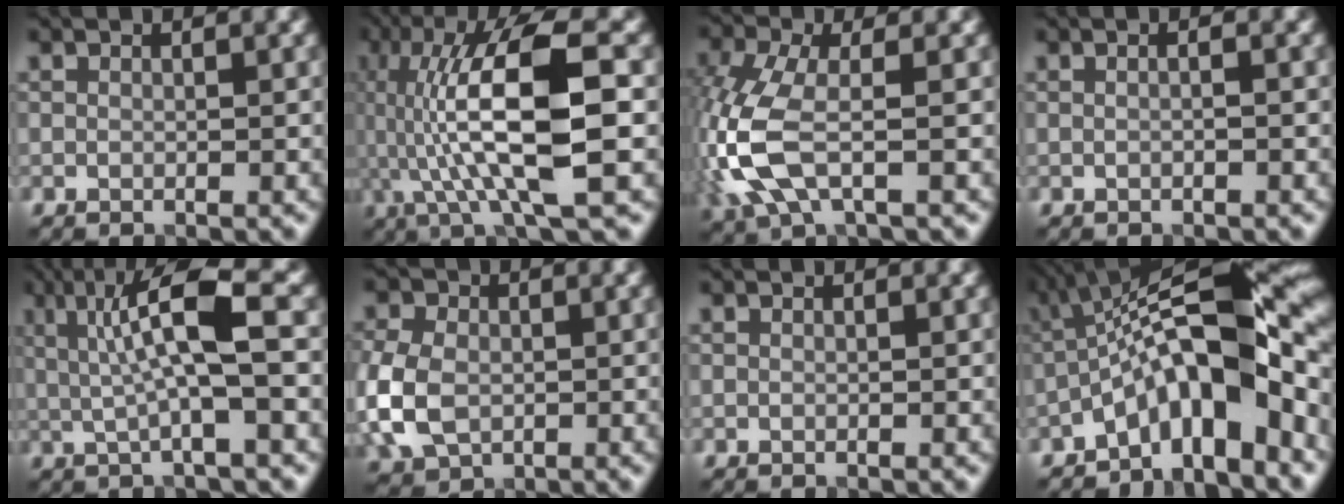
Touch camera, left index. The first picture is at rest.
{"total": 11.0, "force": [-0.6, 2.8, 10.7], "torque": [-0.203, 0.014, -0.009]}
{"total": 6.1, "force": [-1.3, 2.5, 5.5], "torque": [-0.144, -0.001, -0.030]}
{"total": 0.9, "force": [0.1, 0.3, 0.9], "torque": [-0.010, -0.008, -0.006]}
{"total": 7.0, "force": [1.2, 1.3, 6.8], "torque": [-0.125, 0.011, 0.017]}
{"total": 7.3, "force": [-1.1, 5.5, 4.7], "torque": [-0.122, -0.009, -0.019]}
{"total": 0.0}
{"total": 12.5, "force": [-3.8, 3.9, 11.3], "torque": [-0.173, 0.021, -0.070]}